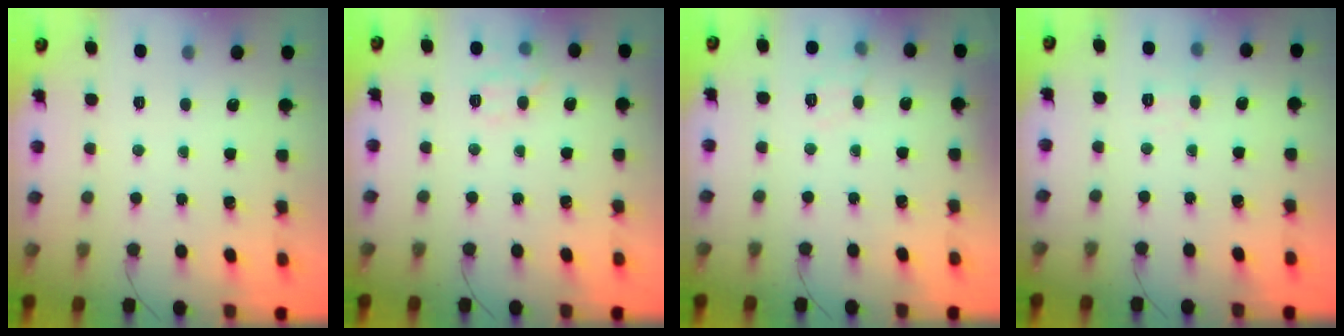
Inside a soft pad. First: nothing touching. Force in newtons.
{"total": 8.1, "press": 8.0, "slide": 1.0}
{"total": 7.5, "press": 7.3, "slide": 1.7}
{"total": 5.0, "press": 4.8, "slide": 1.4}